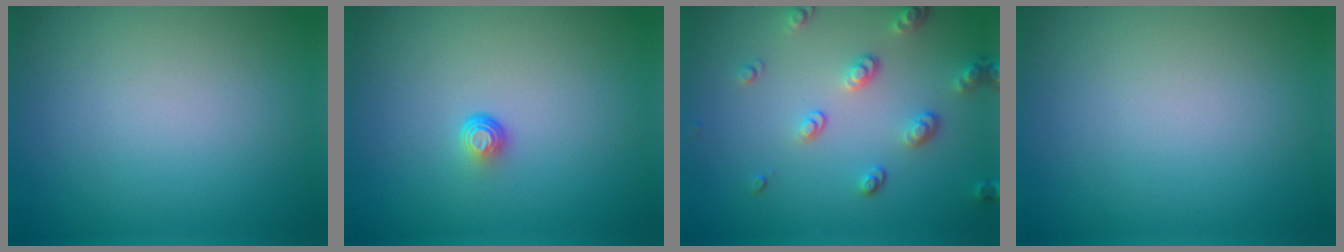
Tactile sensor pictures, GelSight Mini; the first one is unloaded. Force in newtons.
{"total": 1.0, "press": 0.6, "slide": 0.8}
{"total": 3.2, "press": 2.6, "slide": 2.0}
{"total": 0.0}